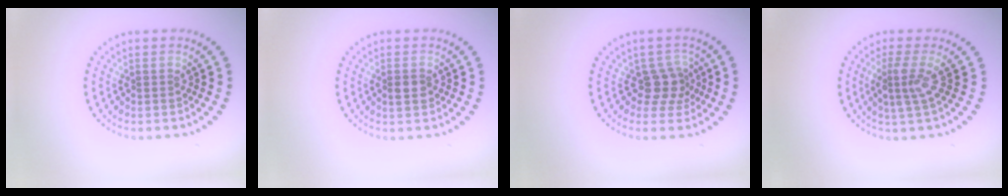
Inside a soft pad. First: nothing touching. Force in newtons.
{"total": 1.5, "press": 1.4, "slide": 0.5}
{"total": 2.6, "press": 2.0, "slide": 1.7}
{"total": 2.7, "press": 2.0, "slide": 1.8}